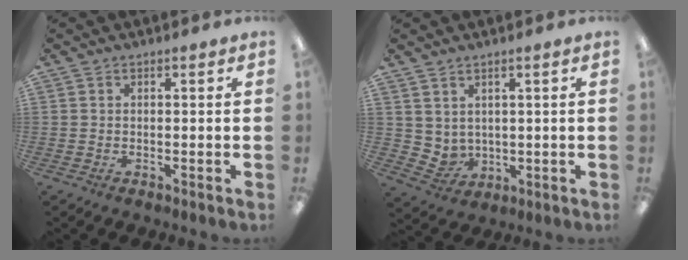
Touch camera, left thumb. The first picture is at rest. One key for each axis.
{"total": 3.8, "fx": 2.8, "fy": 2.6, "fz": 0.6, "tx": -0.022, "ty": -0.014, "tz": 0.055}